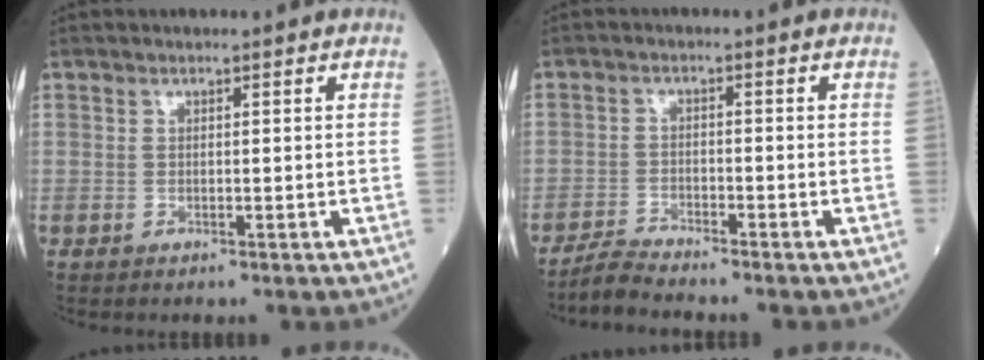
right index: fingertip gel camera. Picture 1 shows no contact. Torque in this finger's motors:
{"motor_torque": [-0.07, -0.54, 0.09, -0.01]}